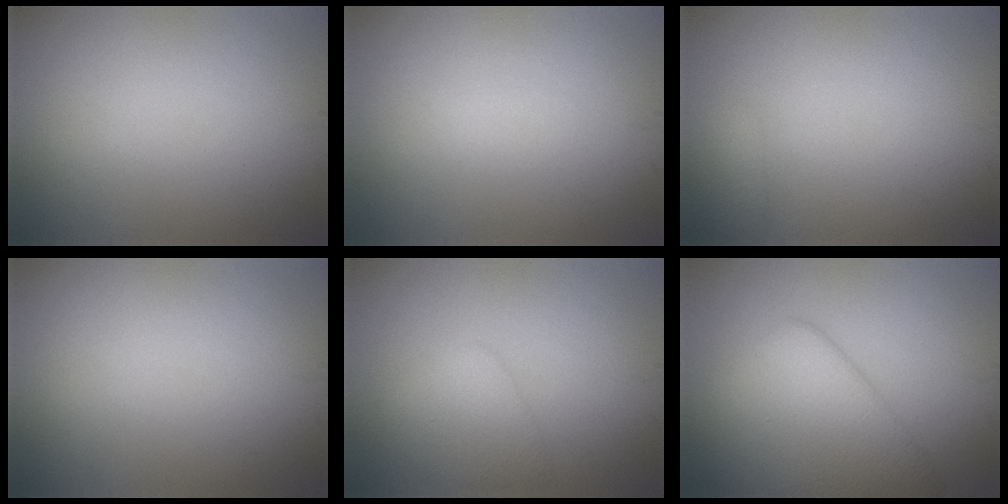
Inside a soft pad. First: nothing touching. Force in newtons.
{"total": 0.7, "press": 0.7, "slide": 0.1}
{"total": 1.3, "press": 1.3, "slide": 0.1}
{"total": 0.0}
{"total": 2.7, "press": 2.7, "slide": 0.0}
{"total": 7.5, "press": 7.5, "slide": 0.3}